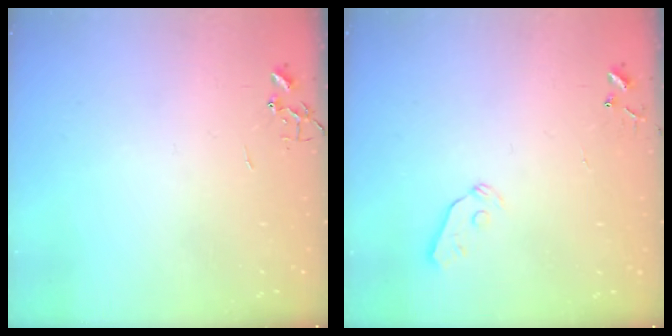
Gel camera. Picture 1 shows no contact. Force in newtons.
{"total": 5.2, "press": 5.2, "slide": 0.6}